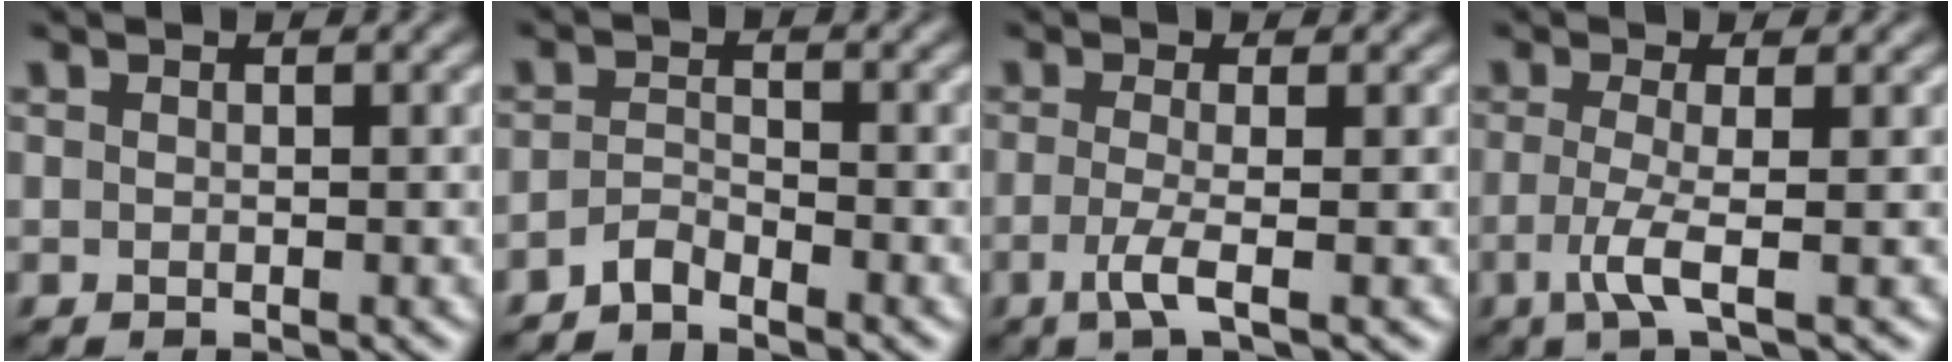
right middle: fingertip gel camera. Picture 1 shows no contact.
{"total": 1.7, "force": [-1.5, 0.4, 0.6], "torque": [-0.014, 0.007, -0.034]}
{"total": 2.8, "force": [-0.9, 0.6, 2.5], "torque": [-0.051, -0.005, -0.027]}
{"total": 3.1, "force": [-1.0, 0.5, 2.9], "torque": [-0.066, -0.008, -0.026]}